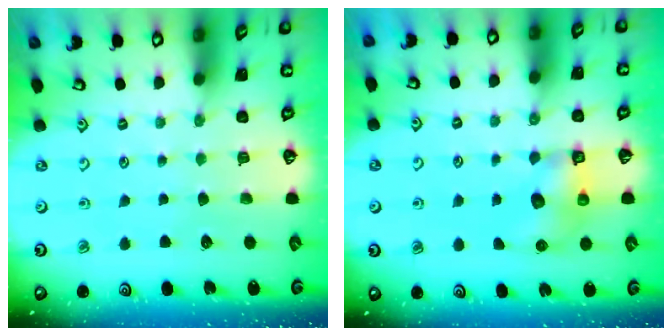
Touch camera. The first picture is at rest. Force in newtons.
{"total": 6.3, "press": 6.3, "slide": 0.4}